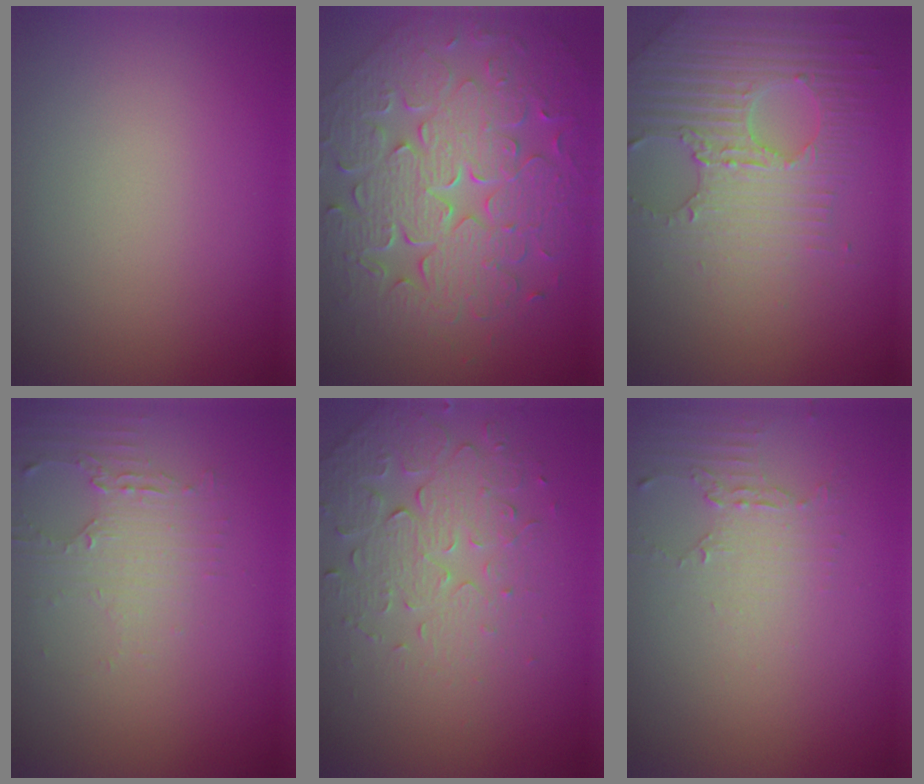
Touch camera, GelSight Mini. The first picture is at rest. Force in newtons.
{"total": 9.9, "press": 6.9, "slide": 7.0}
{"total": 4.8, "press": 4.4, "slide": 2.0}
{"total": 2.2, "press": 2.1, "slide": 0.6}
{"total": 5.0, "press": 3.4, "slide": 3.6}
{"total": 2.2, "press": 1.6, "slide": 1.5}